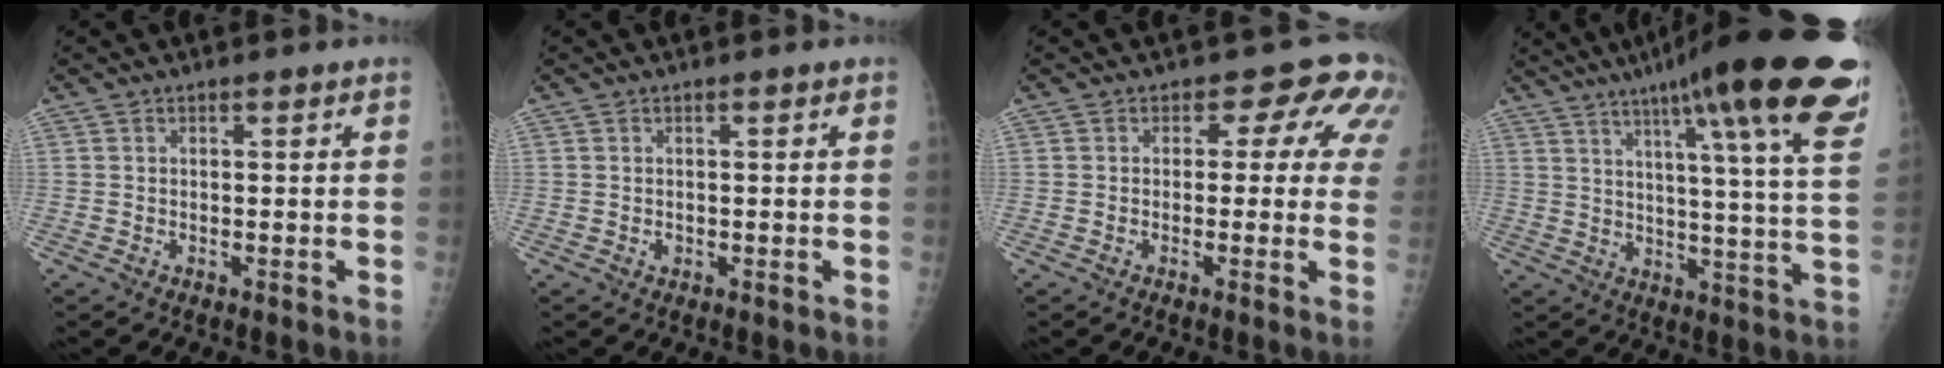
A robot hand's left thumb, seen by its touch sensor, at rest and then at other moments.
{"total": 0.7, "force": [0.0, 0.6, 0.4], "torque": [-0.001, 0.001, 0.000]}
{"total": 7.9, "force": [2.6, 5.0, 5.5], "torque": [-0.017, 0.000, 0.013]}
{"total": 28.0, "force": [18.0, 3.2, 21.2], "torque": [-0.276, -0.059, 0.242]}